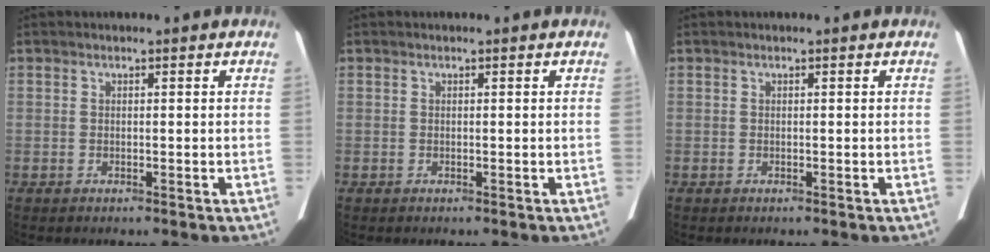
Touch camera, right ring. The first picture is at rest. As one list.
[{"total": 0.0}, {"total": 0.0}]